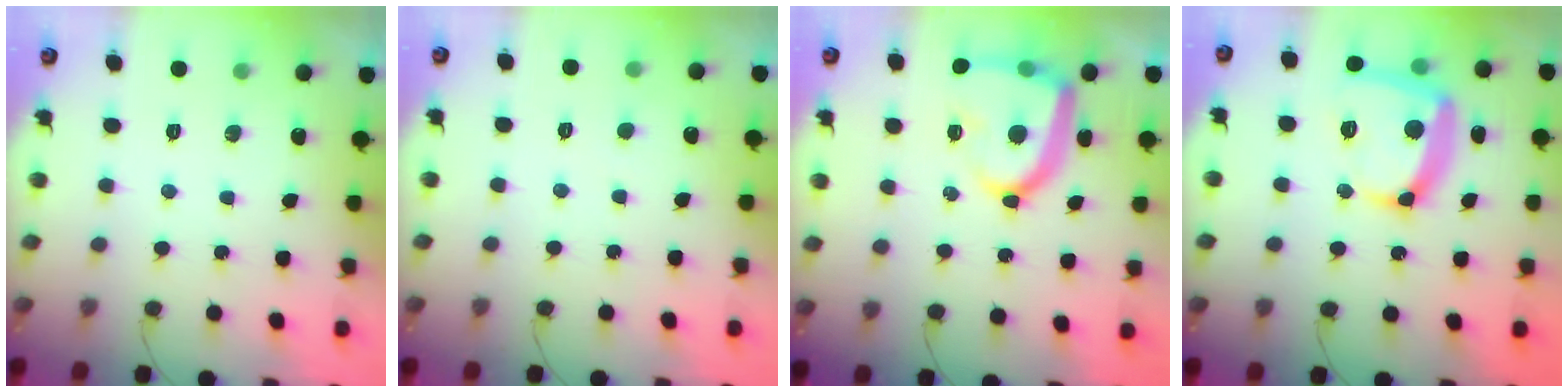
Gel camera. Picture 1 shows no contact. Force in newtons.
{"total": 2.1, "press": 2.1, "slide": 0.2}
{"total": 16.1, "press": 16.1, "slide": 1.6}
{"total": 16.0, "press": 15.9, "slide": 1.5}